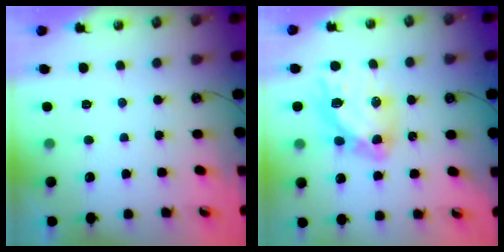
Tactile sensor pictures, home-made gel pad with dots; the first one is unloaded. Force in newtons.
{"total": 13.6, "press": 13.5, "slide": 1.7}